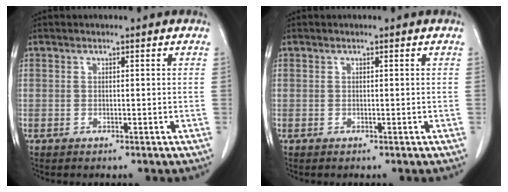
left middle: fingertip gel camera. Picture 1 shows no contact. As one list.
[{"total": 0.0}]